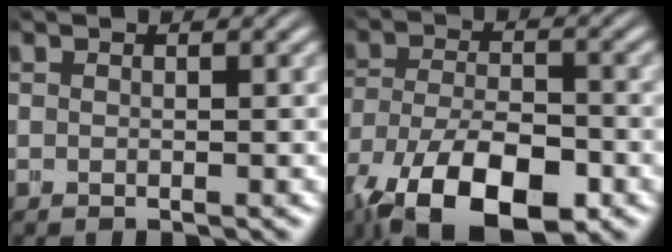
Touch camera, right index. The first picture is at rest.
{"total": 11.5, "force": [-6.3, 6.8, 6.7], "torque": [-0.151, -0.073, -0.053]}